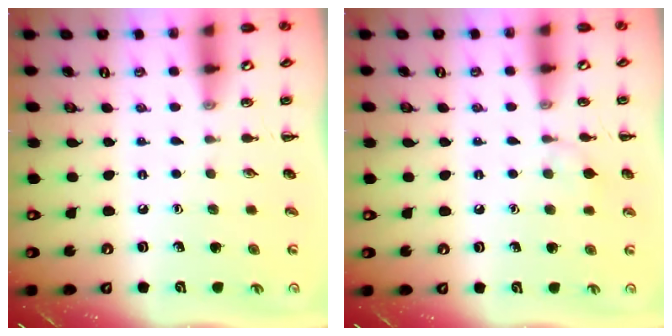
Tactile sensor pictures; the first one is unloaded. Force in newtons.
{"total": 4.9, "press": 4.6, "slide": 1.8}